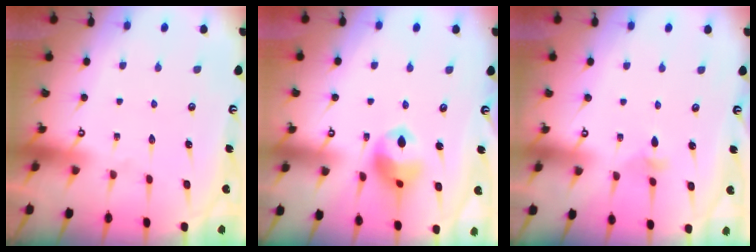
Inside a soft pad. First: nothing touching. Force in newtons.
{"total": 11.1, "press": 11.0, "slide": 1.5}
{"total": 3.3, "press": 3.1, "slide": 0.9}